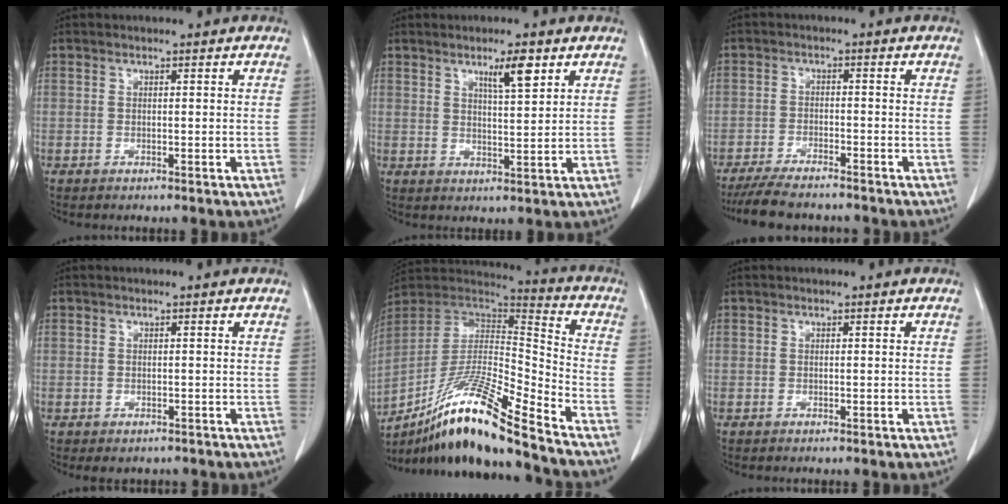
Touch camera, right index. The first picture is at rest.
{"total": 4.9, "force": [2.9, 0.6, 3.9], "torque": [-0.065, 0.000, 0.050]}
{"total": 8.6, "force": [-7.7, 1.5, 3.6], "torque": [-0.056, -0.019, -0.124]}
{"total": 2.6, "force": [-1.8, 1.7, 0.7], "torque": [-0.004, 0.001, -0.021]}
{"total": 18.7, "force": [-13.9, 0.6, 12.5], "torque": [-0.251, -0.011, -0.257]}
{"total": 0.0}